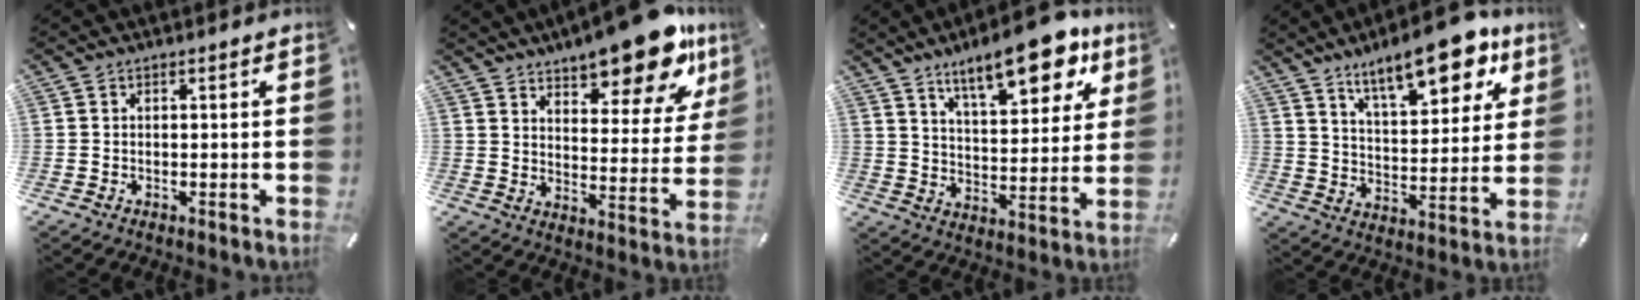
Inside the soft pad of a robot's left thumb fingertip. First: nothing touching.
{"total": 16.6, "force": [12.9, 5.6, 8.9], "torque": [-0.113, -0.101, 0.213]}
{"total": 17.1, "force": [11.6, 6.7, 10.7], "torque": [-0.159, -0.060, 0.191]}
{"total": 17.3, "force": [12.1, 6.8, 10.3], "torque": [-0.154, -0.066, 0.202]}